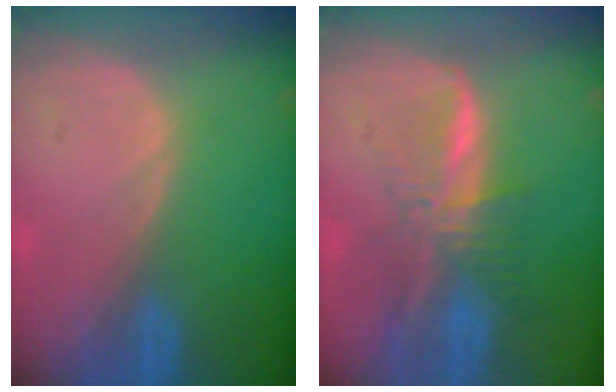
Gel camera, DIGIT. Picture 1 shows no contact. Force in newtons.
{"total": 7.9, "press": 6.7, "slide": 4.3}